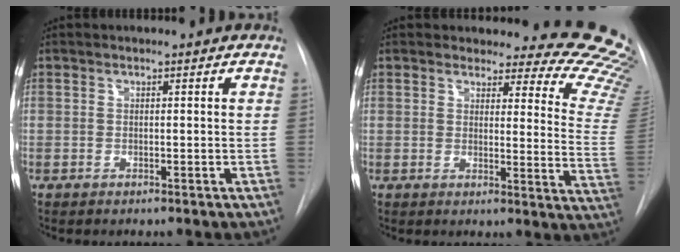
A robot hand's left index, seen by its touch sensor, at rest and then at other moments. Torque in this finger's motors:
{"motor_torque": [0.73, -1.41, -0.15, -0.02]}